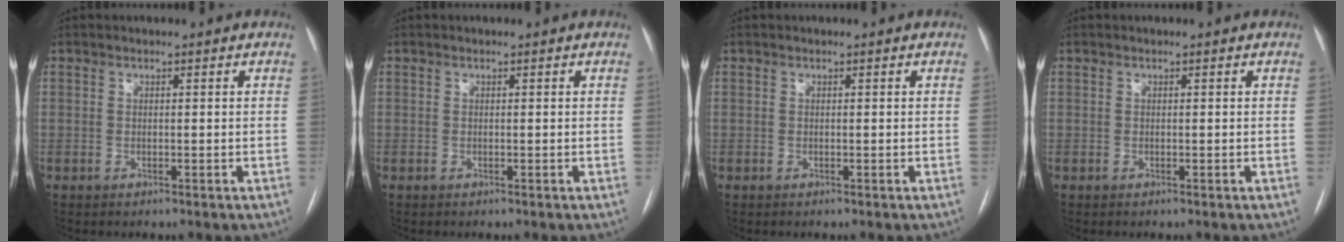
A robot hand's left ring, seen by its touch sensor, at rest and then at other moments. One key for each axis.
{"total": 0.0}
{"total": 0.0}
{"total": 0.0}